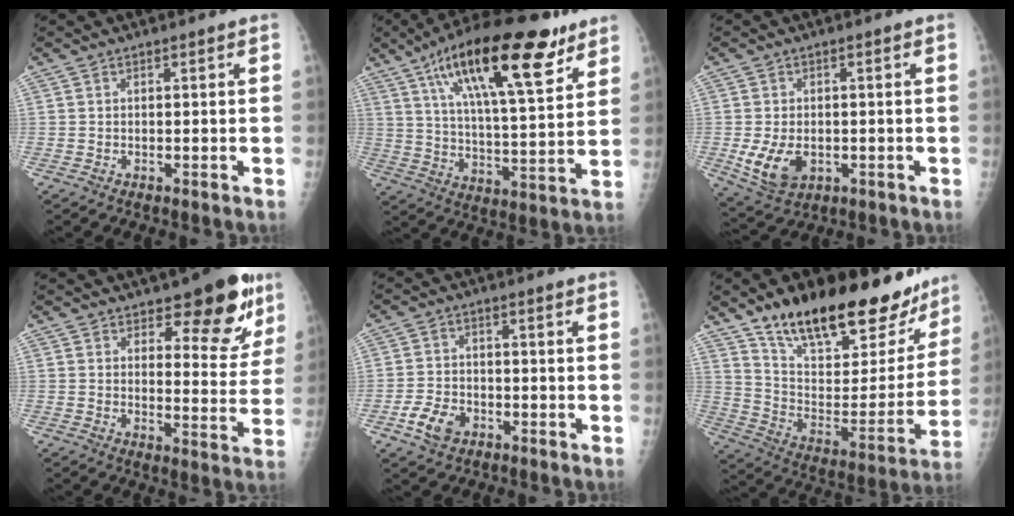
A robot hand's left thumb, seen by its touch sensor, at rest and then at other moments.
{"total": 24.0, "force": [13.3, 7.4, 18.6], "torque": [-0.288, -0.029, 0.219]}
{"total": 7.8, "force": [-1.6, 5.3, 5.5], "torque": [-0.095, -0.006, -0.015]}
{"total": 12.2, "force": [7.9, 5.1, 7.8], "torque": [-0.047, -0.047, 0.107]}
{"total": 6.0, "force": [-2.9, 4.1, 3.2], "torque": [-0.054, 0.014, -0.051]}
{"total": 29.3, "force": [21.5, 11.5, 16.3], "torque": [-0.211, -0.079, 0.336]}